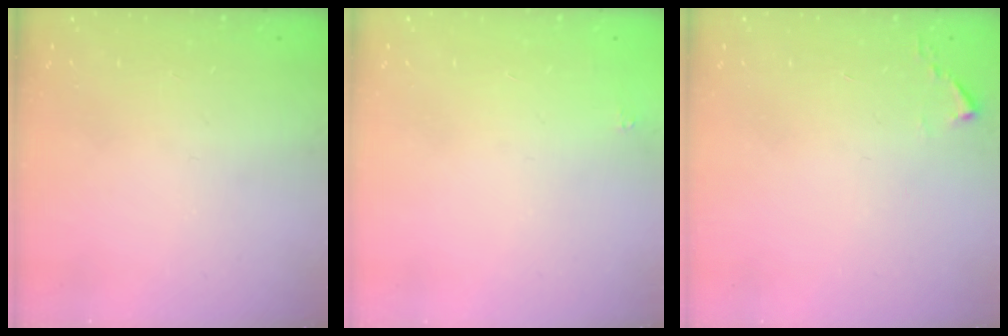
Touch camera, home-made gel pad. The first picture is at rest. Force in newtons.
{"total": 1.8, "press": 1.7, "slide": 0.1}
{"total": 2.4, "press": 2.4, "slide": 0.3}